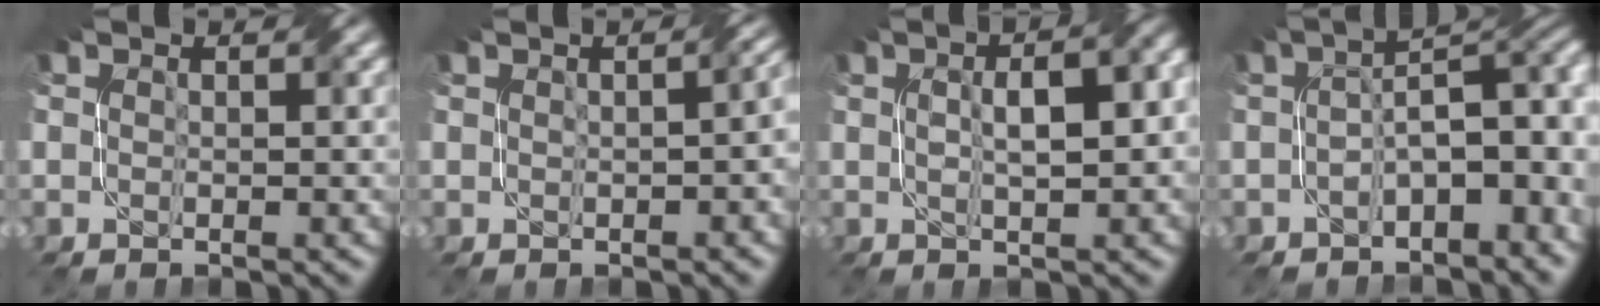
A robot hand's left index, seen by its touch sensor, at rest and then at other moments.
{"total": 4.0, "force": [-0.1, 2.1, 3.4], "torque": [-0.018, 0.006, 0.007]}
{"total": 6.9, "force": [1.5, 2.4, 6.4], "torque": [-0.068, 0.032, 0.020]}
{"total": 7.6, "force": [-1.1, 3.5, 6.7], "torque": [-0.085, 0.017, -0.014]}